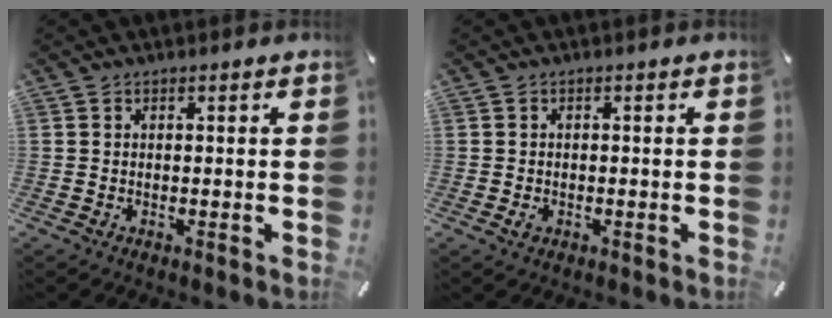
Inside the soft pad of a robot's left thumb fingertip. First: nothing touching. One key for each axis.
{"total": 1.3, "fx": -0.4, "fy": 1.0, "fz": 0.7, "tx": -0.012, "ty": 0.002, "tz": -0.009}